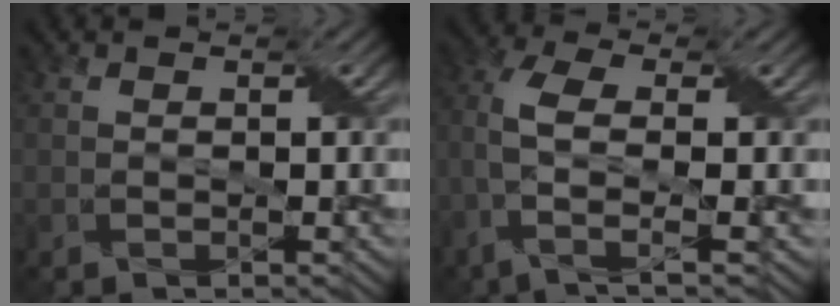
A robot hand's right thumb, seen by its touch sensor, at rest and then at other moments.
{"total": 6.4, "force": [-0.8, 2.1, 6.0], "torque": [-0.136, 0.010, -0.025]}